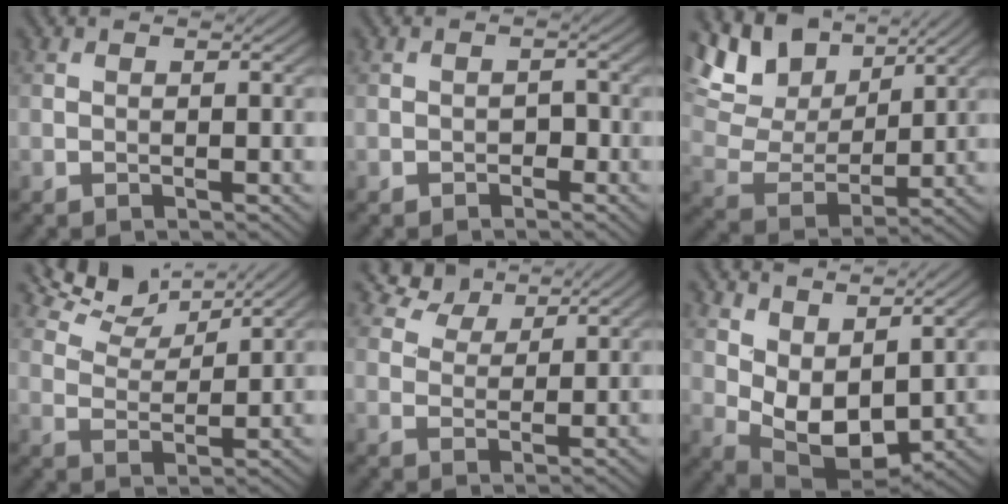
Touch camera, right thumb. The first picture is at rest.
{"total": 1.3, "force": [-0.8, 0.9, 0.6], "torque": [-0.006, 0.002, -0.014]}
{"total": 13.4, "force": [8.2, 7.0, 7.9], "torque": [-0.213, 0.024, 0.135]}
{"total": 6.7, "force": [5.4, 2.2, 3.2], "torque": [-0.074, 0.009, 0.107]}
{"total": 4.8, "force": [3.5, 2.5, 2.2], "torque": [-0.050, 0.009, 0.069]}
{"total": 8.3, "force": [3.1, 4.7, 6.1], "torque": [-0.135, -0.005, 0.064]}